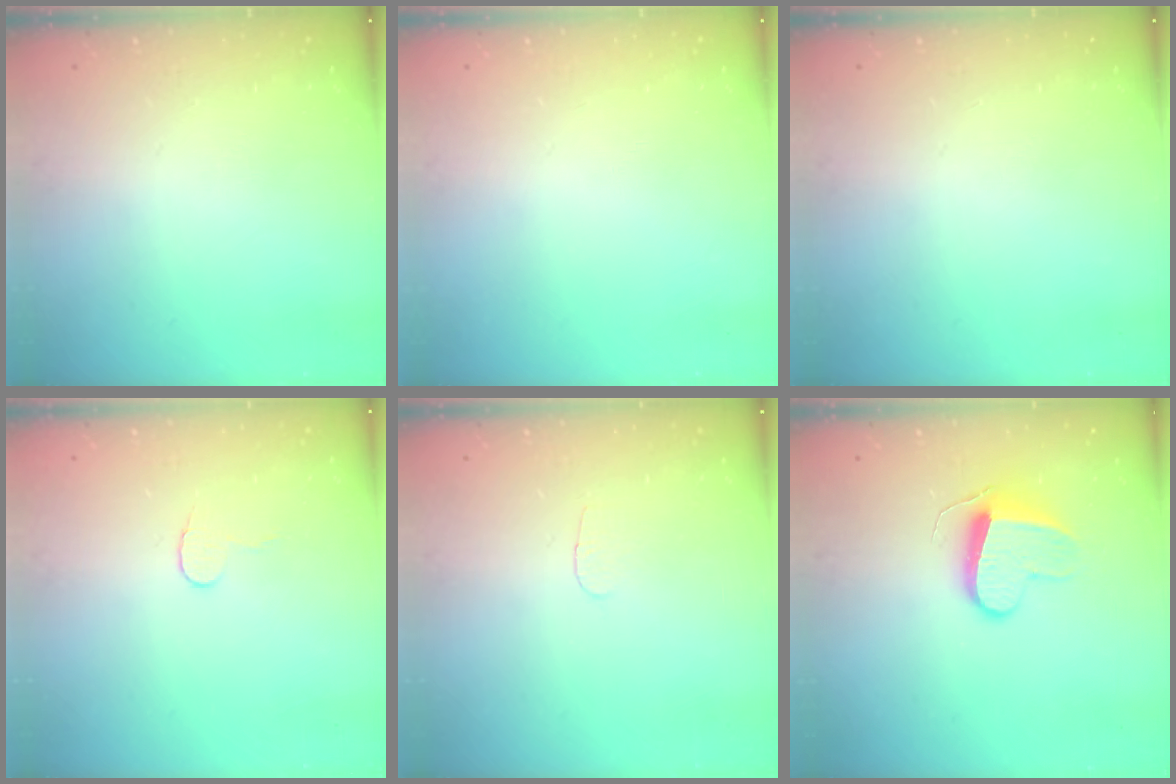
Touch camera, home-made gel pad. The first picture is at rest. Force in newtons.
{"total": 0.0}
{"total": 0.0}
{"total": 5.6, "press": 5.6, "slide": 0.5}
{"total": 2.8, "press": 2.8, "slide": 0.3}
{"total": 9.7, "press": 9.7, "slide": 0.6}